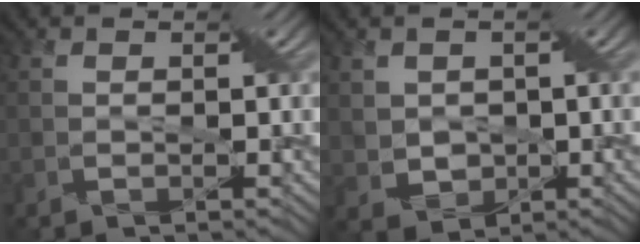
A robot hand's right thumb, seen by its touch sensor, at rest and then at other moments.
{"total": 2.6, "force": [0.8, 2.3, 0.9], "torque": [-0.053, -0.016, 0.020]}